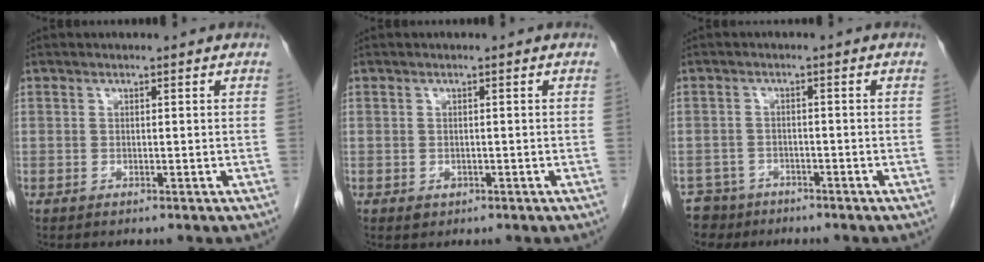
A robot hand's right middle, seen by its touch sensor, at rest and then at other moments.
{"total": 1.1, "force": [-0.4, 0.9, 0.5], "torque": [-0.010, 0.000, 0.001]}
{"total": 4.6, "force": [-3.6, 2.8, -0.6], "torque": [0.011, 0.001, -0.065]}